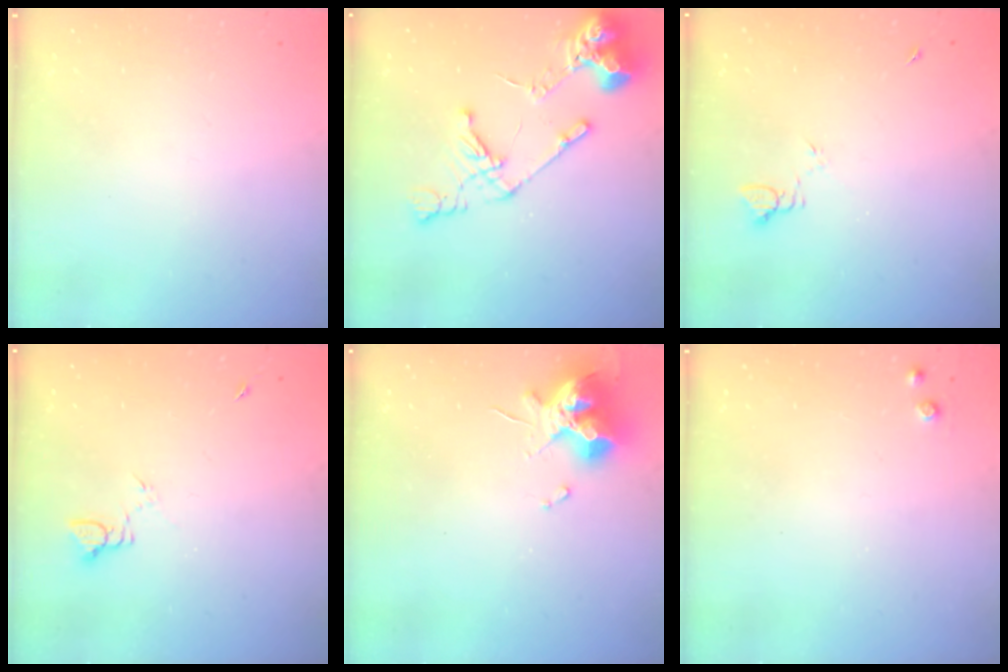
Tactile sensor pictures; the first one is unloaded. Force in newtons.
{"total": 14.1, "press": 14.0, "slide": 1.8}
{"total": 3.0, "press": 3.0, "slide": 0.4}
{"total": 2.5, "press": 2.5, "slide": 0.3}
{"total": 12.2, "press": 12.1, "slide": 1.4}
{"total": 3.5, "press": 3.5, "slide": 0.5}